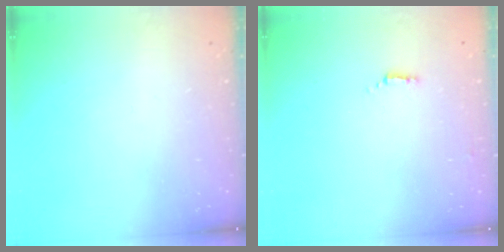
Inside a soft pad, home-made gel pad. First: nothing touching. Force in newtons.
{"total": 2.0, "press": 2.0, "slide": 0.4}